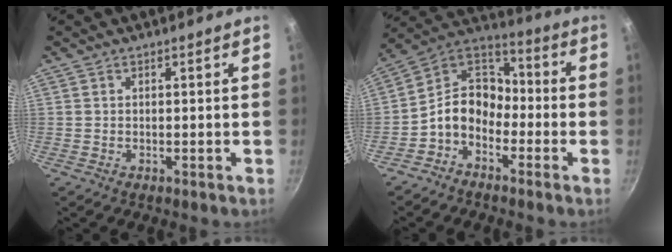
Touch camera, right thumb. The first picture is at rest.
{"total": 10.5, "force": [-4.3, 7.7, 5.7], "torque": [-0.072, 0.067, -0.111]}